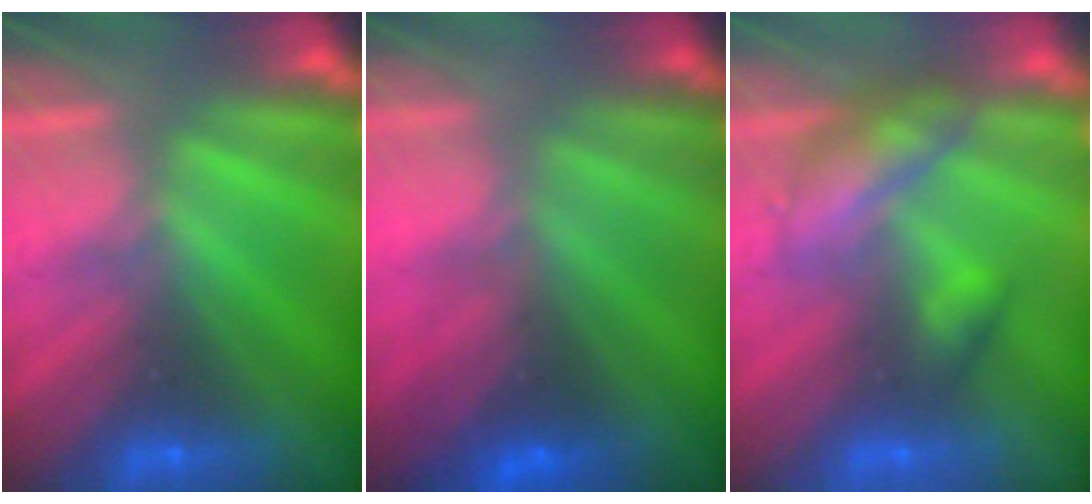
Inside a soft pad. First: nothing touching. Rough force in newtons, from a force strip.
{"total": 2.9}
{"total": 2.6}